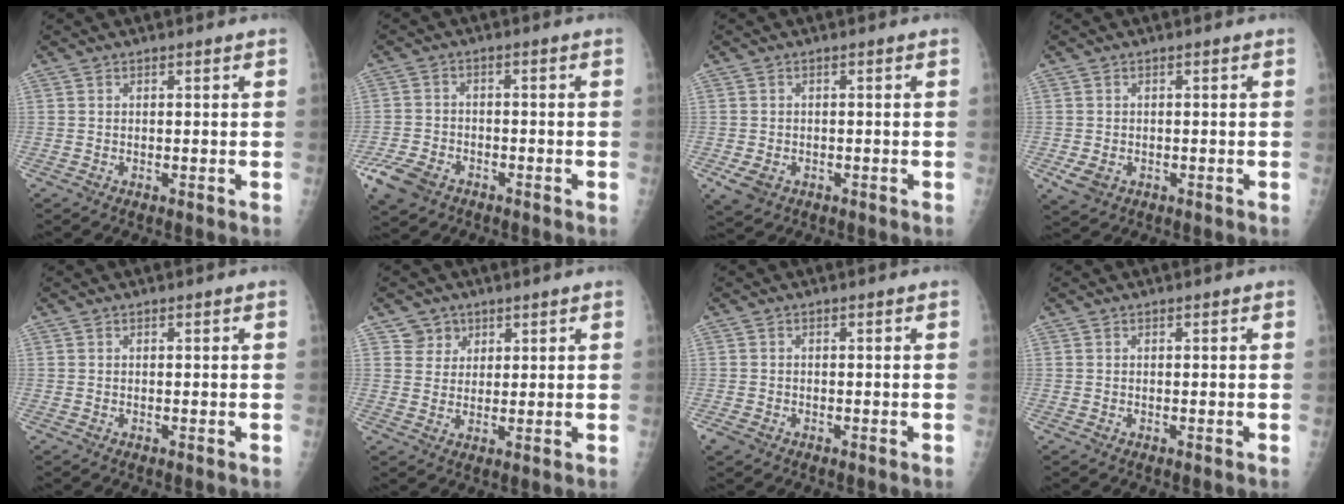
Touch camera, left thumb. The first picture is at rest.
{"total": 7.8, "force": [-4.5, 5.1, 3.7], "torque": [-0.082, 0.015, -0.080]}
{"total": 3.7, "force": [-1.3, 2.9, 1.9], "torque": [-0.029, -0.003, -0.013]}
{"total": 3.3, "force": [-1.0, 2.6, 1.8], "torque": [-0.030, -0.004, -0.009]}
{"total": 0.0}
{"total": 4.2, "force": [2.3, 3.4, 0.1], "torque": [0.024, -0.014, 0.040]}
{"total": 1.9, "force": [-1.1, 1.4, 0.7], "torque": [-0.014, 0.000, -0.019]}
{"total": 0.0}